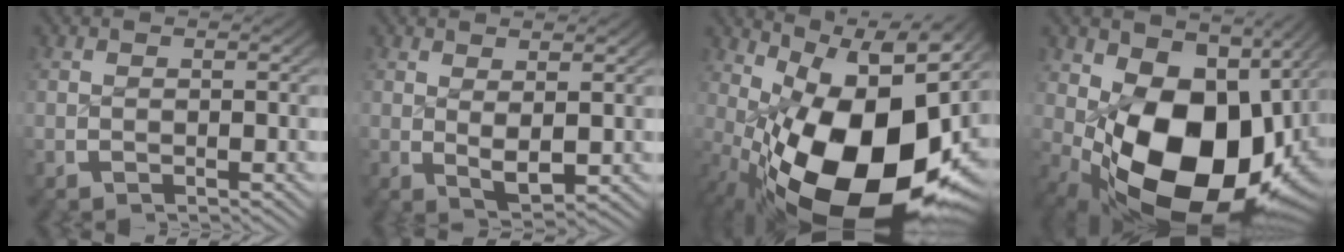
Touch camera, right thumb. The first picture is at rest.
{"total": 3.1, "force": [0.7, 1.5, 2.6], "torque": [-0.044, -0.013, 0.021]}
{"total": 22.3, "force": [-2.4, 12.3, 18.4], "torque": [-0.317, -0.079, 0.008]}
{"total": 20.0, "force": [-1.9, 13.0, 15.0], "torque": [-0.275, -0.089, 0.014]}